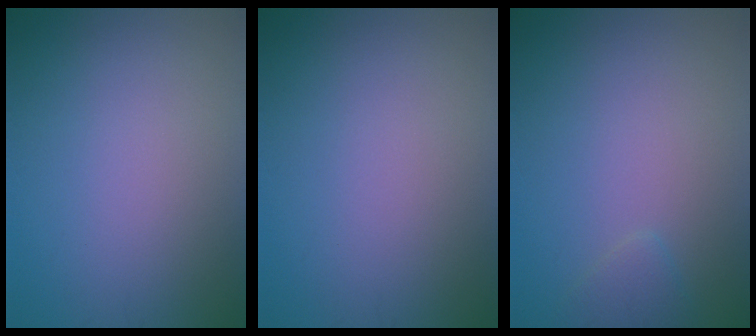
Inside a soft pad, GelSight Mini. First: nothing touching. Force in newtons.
{"total": 0.0}
{"total": 1.1, "press": 1.1, "slide": 0.1}